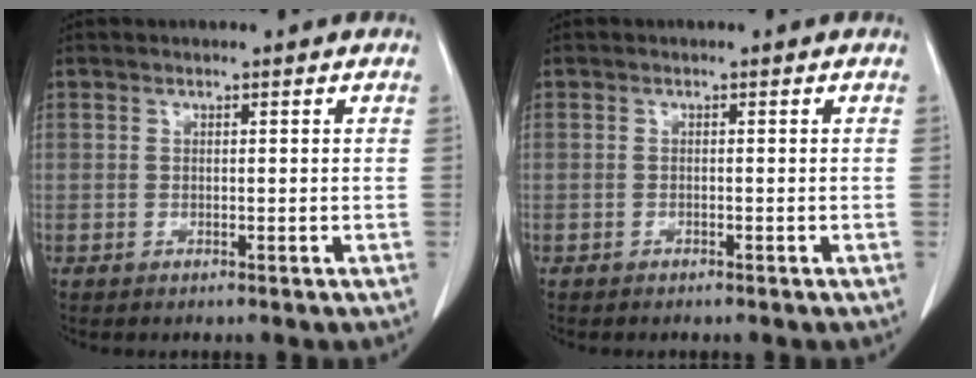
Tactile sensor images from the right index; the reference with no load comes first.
{"total": 0.0}